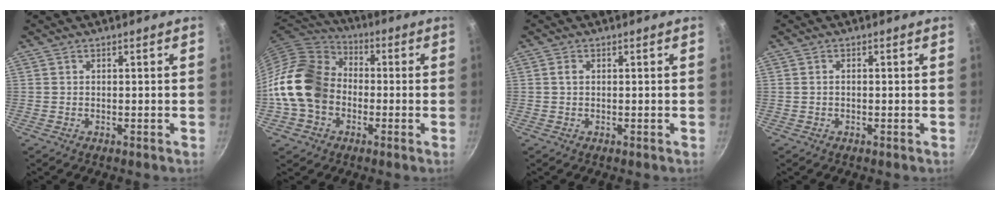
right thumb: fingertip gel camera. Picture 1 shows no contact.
{"total": 17.4, "force": [-2.1, 13.7, 10.4], "torque": [-0.174, 0.041, -0.051]}
{"total": 1.2, "force": [0.2, 0.8, 0.8], "torque": [-0.015, 0.004, 0.003]}
{"total": 0.7, "force": [-0.2, 0.4, 0.5], "torque": [-0.010, 0.004, -0.002]}